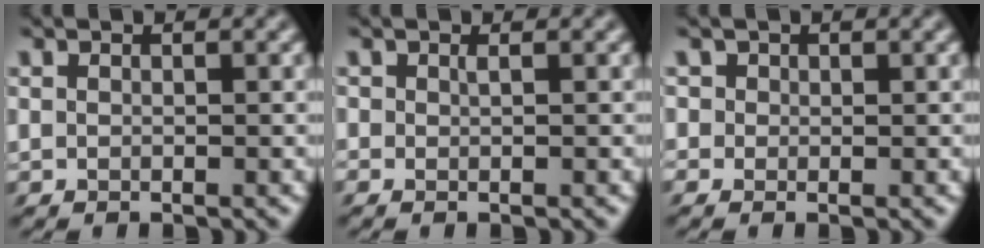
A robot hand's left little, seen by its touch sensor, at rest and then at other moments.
{"total": 0.0}
{"total": 1.3, "force": [0.5, 1.2, 0.2], "torque": [-0.018, 0.008, 0.022]}